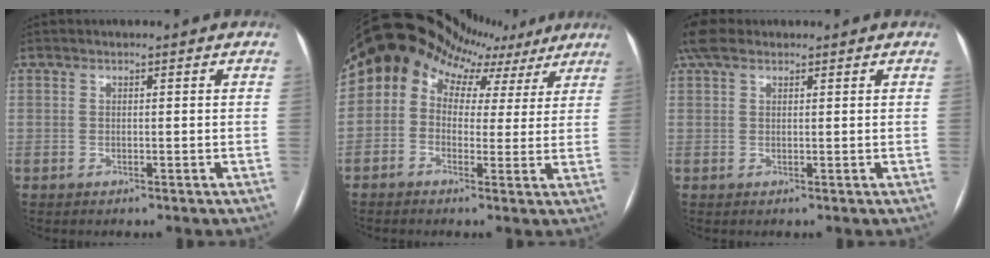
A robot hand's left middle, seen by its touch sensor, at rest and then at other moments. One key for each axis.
{"total": 14.8, "fx": 8.5, "fy": 10.7, "fz": 5.8, "tx": -0.108, "ty": 0.083, "tz": 0.108}
{"total": 4.2, "fx": 3.0, "fy": 1.9, "fz": 2.2, "tx": -0.055, "ty": 0.033, "tz": 0.063}